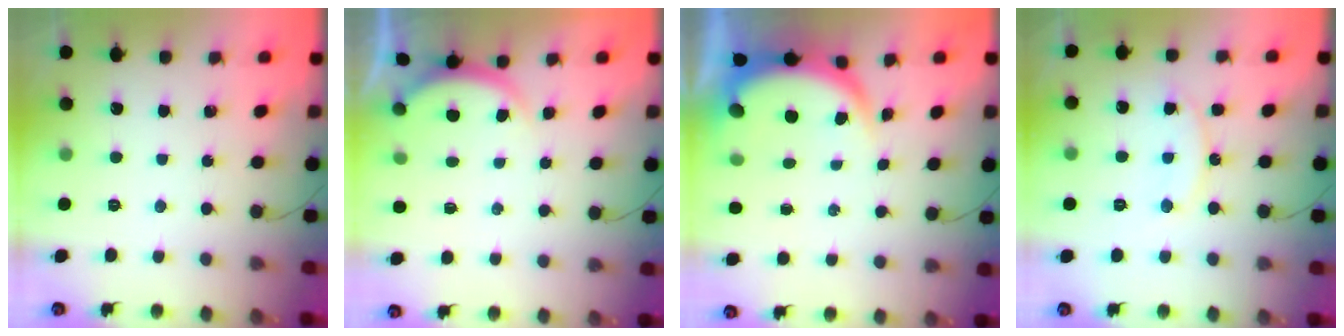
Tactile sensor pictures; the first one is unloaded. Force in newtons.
{"total": 3.3, "press": 3.3, "slide": 0.6}
{"total": 5.1, "press": 5.1, "slide": 0.2}
{"total": 13.7, "press": 13.6, "slide": 1.1}